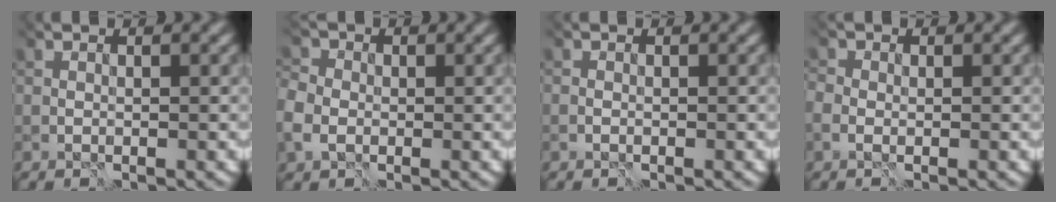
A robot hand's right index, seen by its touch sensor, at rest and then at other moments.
{"total": 4.2, "force": [-1.3, 3.5, 2.1], "torque": [-0.071, 0.013, 0.004]}
{"total": 1.5, "force": [-1.3, -0.5, -0.6], "torque": [0.008, -0.002, -0.016]}
{"total": 1.2, "force": [-0.7, 0.8, 0.5], "torque": [-0.021, 0.012, -0.006]}